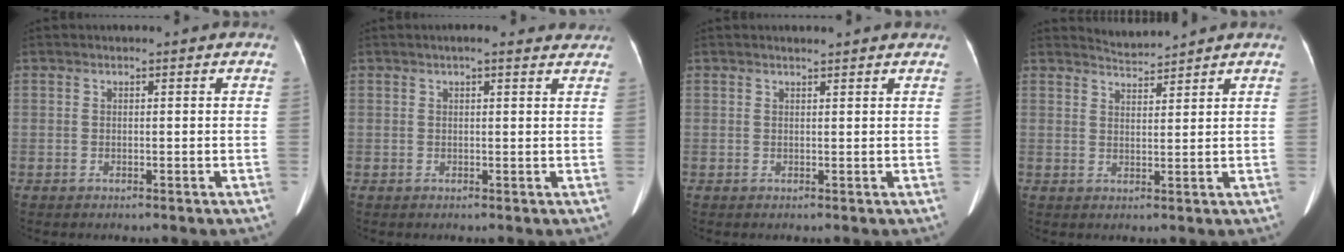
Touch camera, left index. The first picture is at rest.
{"total": 5.2, "force": [4.4, 1.1, 2.4], "torque": [-0.028, 0.013, 0.045]}
{"total": 2.6, "force": [2.4, 0.3, 1.0], "torque": [-0.020, 0.011, 0.028]}
{"total": 2.8, "force": [2.7, -0.6, -0.6], "torque": [0.003, -0.001, 0.057]}